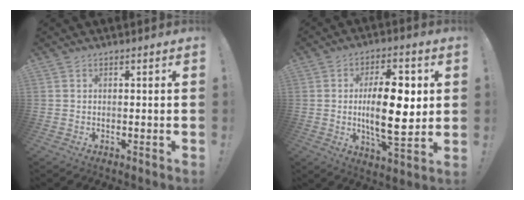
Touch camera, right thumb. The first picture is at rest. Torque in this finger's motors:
{"motor_torque": [1.73, 3.27, 1.66, -0.33, 0.08]}